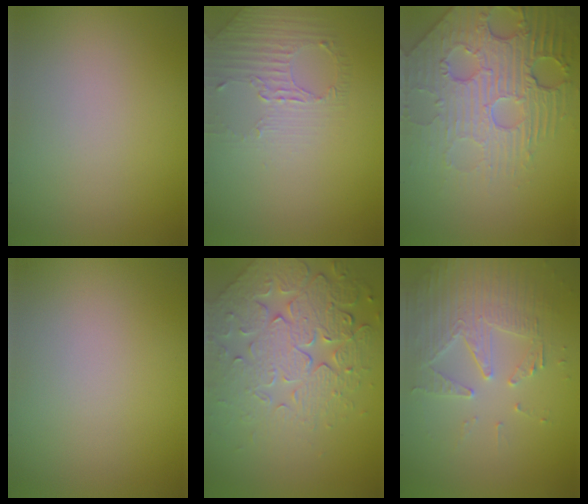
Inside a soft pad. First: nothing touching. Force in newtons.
{"total": 1.6, "press": 1.0, "slide": 1.2}
{"total": 6.2, "press": 5.3, "slide": 3.4}
{"total": 0.0}
{"total": 7.8, "press": 5.7, "slide": 5.4}
{"total": 3.9, "press": 3.6, "slide": 1.6}